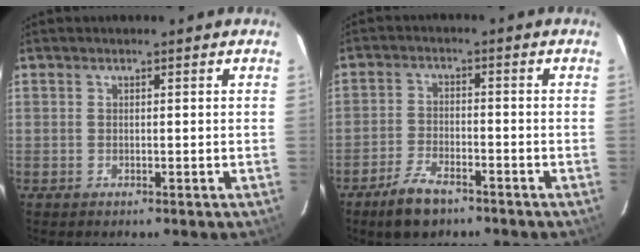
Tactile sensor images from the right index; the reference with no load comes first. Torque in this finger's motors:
{"motor_torque": [0.40, -0.45, 0.27, 0.02]}